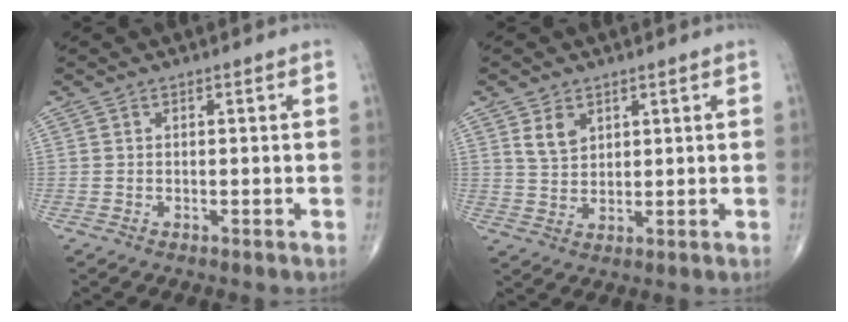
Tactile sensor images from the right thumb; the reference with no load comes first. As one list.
[{"total": 4.4, "force": [2.2, 2.9, 2.4], "torque": [-0.032, -0.015, 0.048]}]